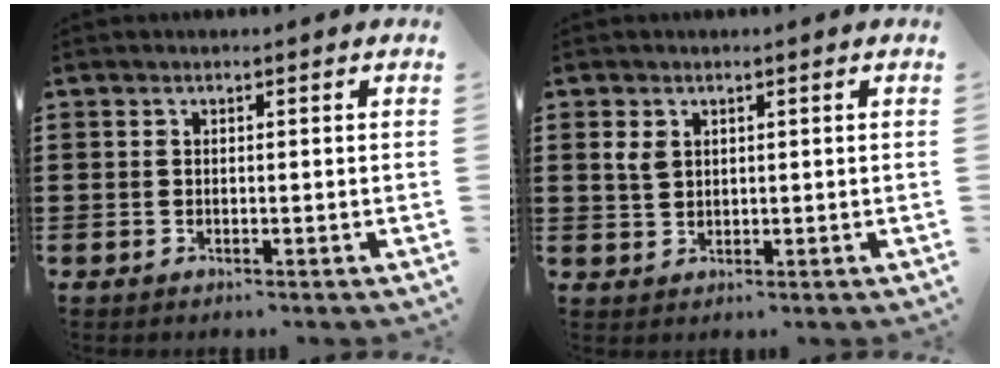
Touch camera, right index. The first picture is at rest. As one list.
[{"total": 2.6, "force": [1.0, 1.8, 1.6], "torque": [-0.045, 0.005, 0.015]}]